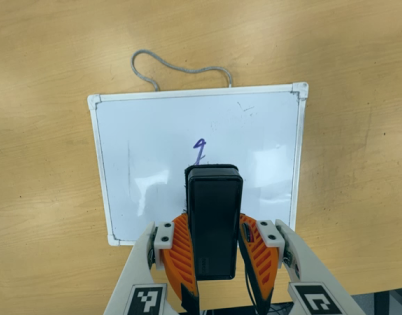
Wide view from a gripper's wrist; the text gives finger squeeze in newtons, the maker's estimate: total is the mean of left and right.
{"total": 6.3, "left": 5.8, "right": 6.8}